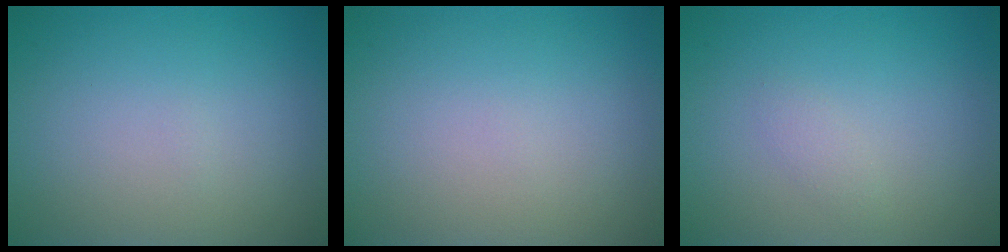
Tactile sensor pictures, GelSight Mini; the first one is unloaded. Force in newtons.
{"total": 0.0}
{"total": 0.8, "press": 0.8, "slide": 0.1}